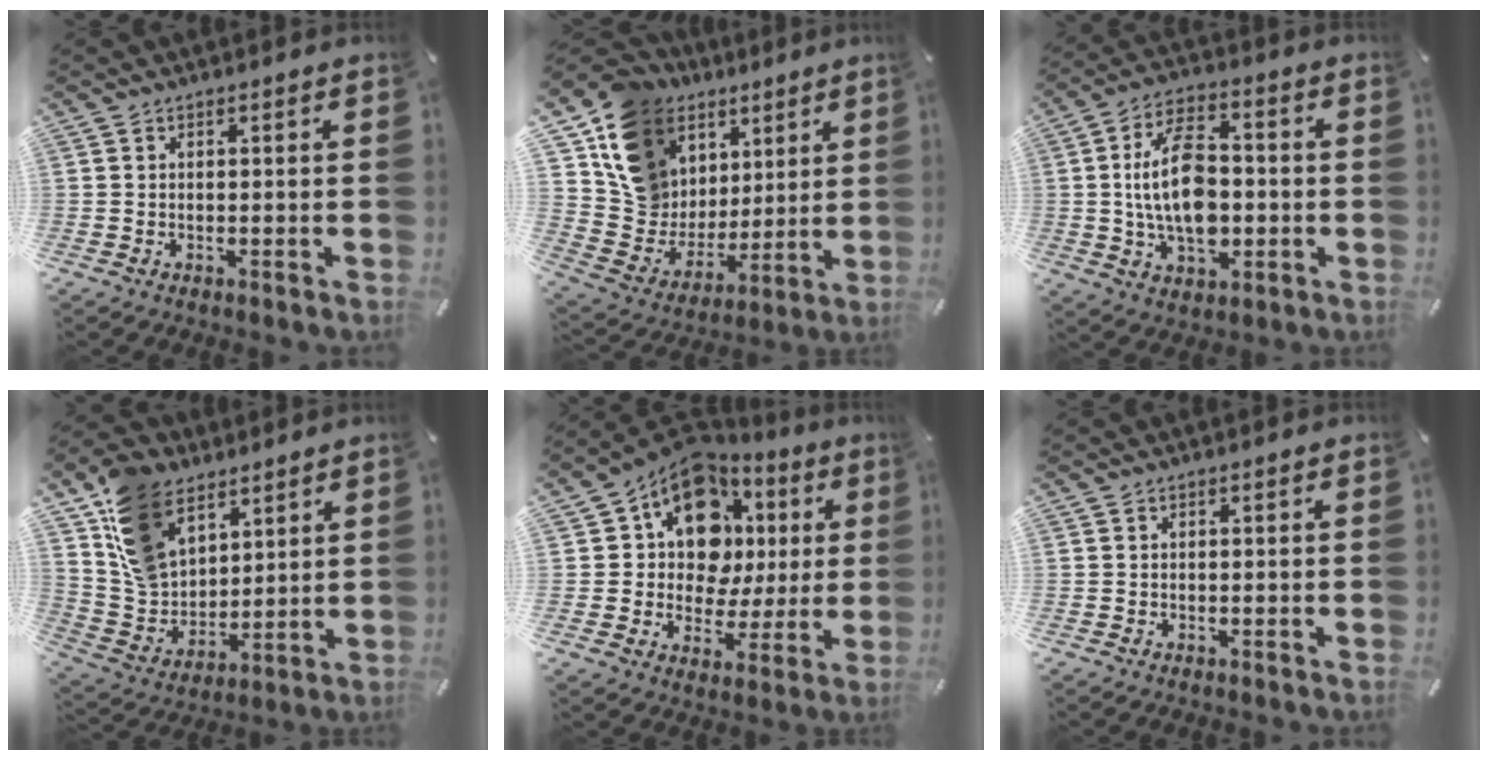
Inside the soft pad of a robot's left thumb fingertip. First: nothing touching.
{"total": 14.7, "force": [8.0, 12.0, 2.9], "torque": [-0.061, -0.068, 0.157]}
{"total": 15.4, "force": [-0.9, 9.3, 12.2], "torque": [-0.245, 0.001, -0.018]}
{"total": 14.6, "force": [8.7, 10.1, 6.0], "torque": [-0.137, -0.034, 0.177]}
{"total": 15.1, "force": [5.9, 11.3, 8.0], "torque": [-0.137, -0.040, 0.112]}
{"total": 0.0}